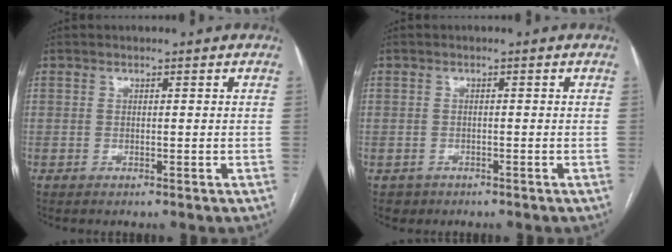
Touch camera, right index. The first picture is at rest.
{"total": 1.9, "force": [-1.1, 1.6, -0.1], "torque": [-0.003, 0.006, -0.016]}